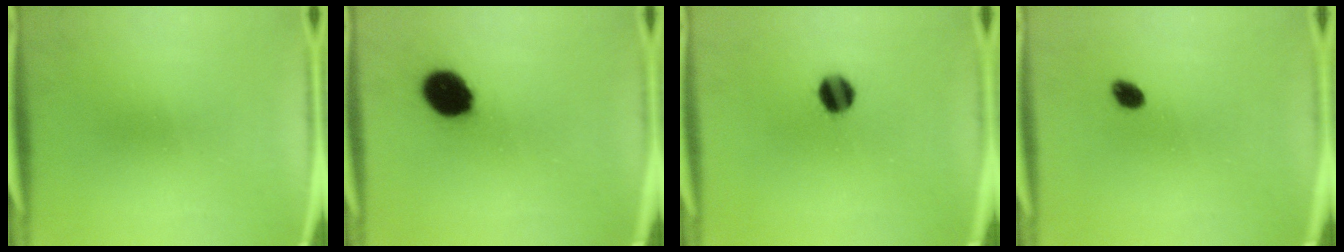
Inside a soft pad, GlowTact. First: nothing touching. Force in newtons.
{"total": 11.1}
{"total": 6.0}
{"total": 2.4}